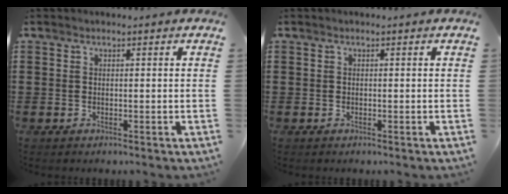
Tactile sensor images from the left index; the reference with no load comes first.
{"total": 0.0}